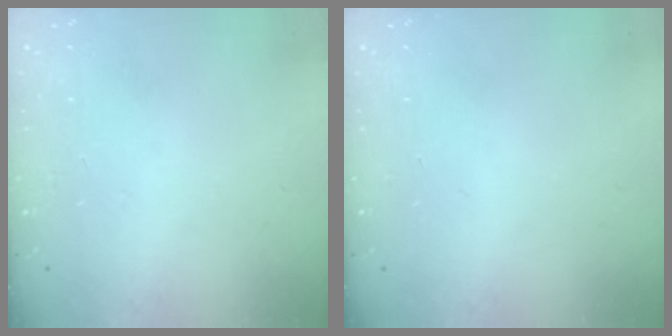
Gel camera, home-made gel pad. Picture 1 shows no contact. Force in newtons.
{"total": 0.0}